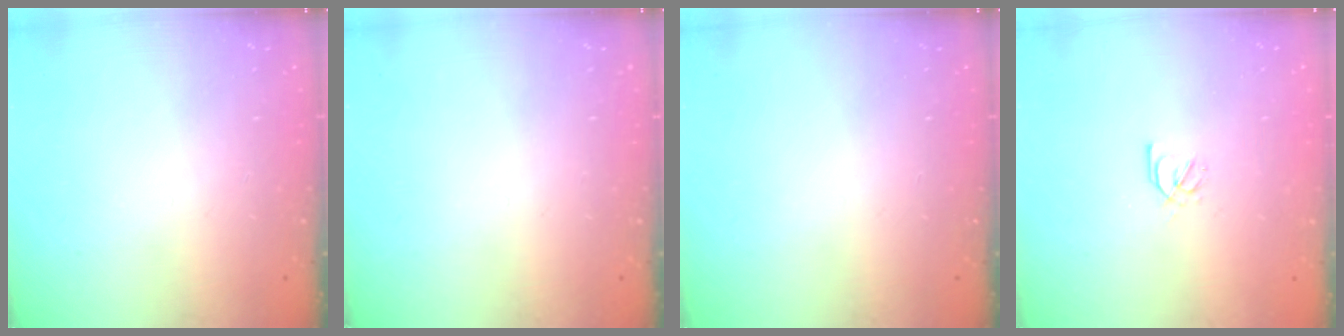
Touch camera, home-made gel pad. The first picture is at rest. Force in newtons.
{"total": 0.0}
{"total": 0.0}
{"total": 1.8, "press": 1.8, "slide": 0.4}